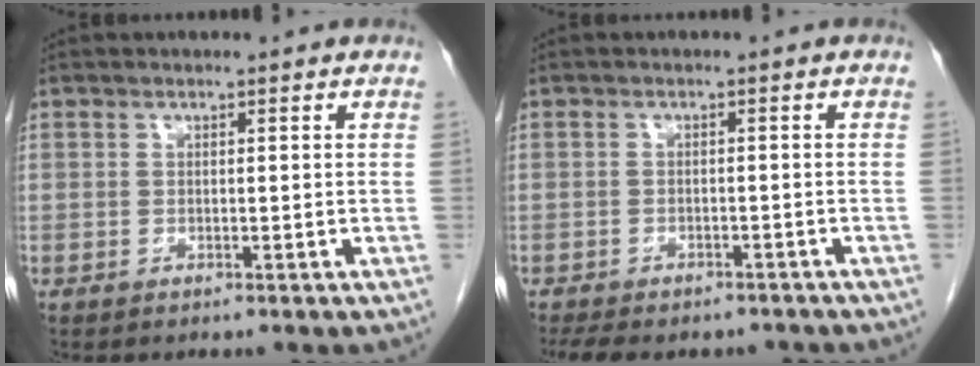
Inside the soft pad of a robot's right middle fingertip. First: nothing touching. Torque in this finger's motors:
{"motor_torque": [1.17, -0.97, 0.10, 0.03]}